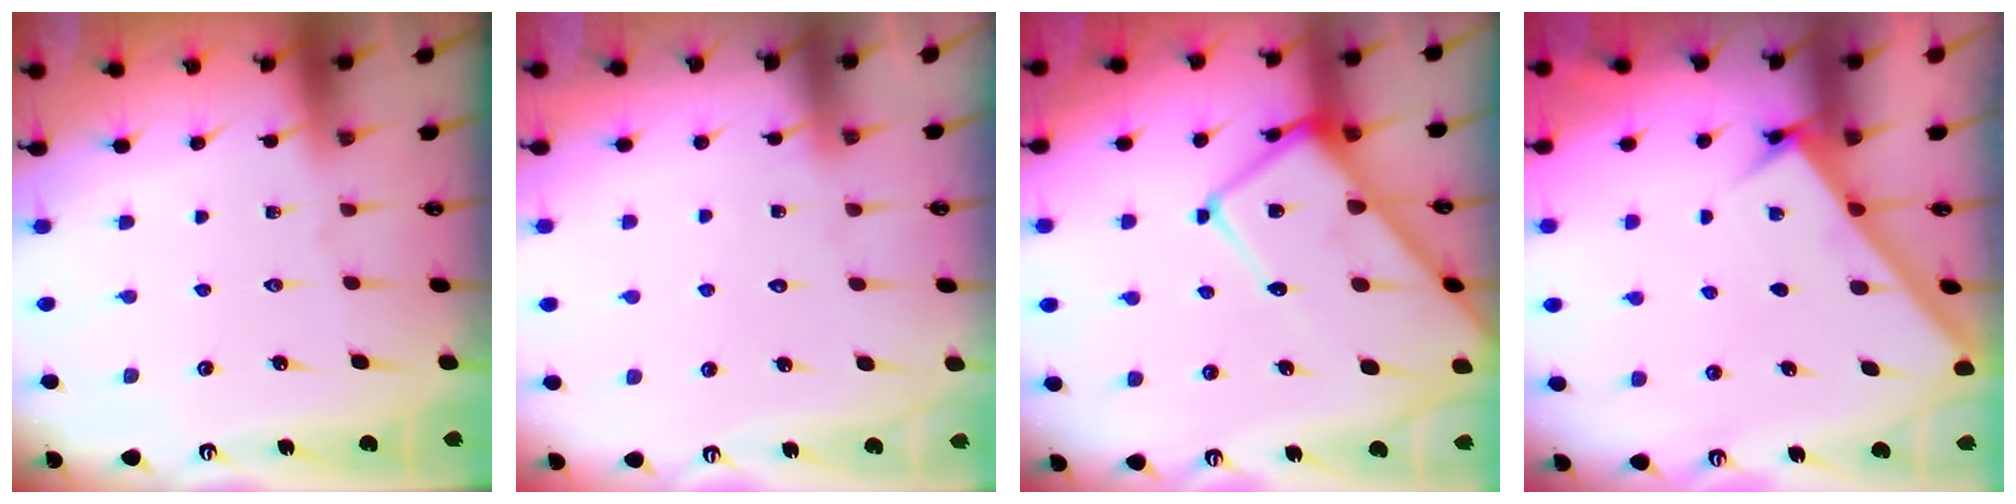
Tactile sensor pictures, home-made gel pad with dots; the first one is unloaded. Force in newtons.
{"total": 5.5, "press": 5.5, "slide": 0.4}
{"total": 17.7, "press": 17.6, "slide": 1.6}
{"total": 3.0, "press": 3.0, "slide": 0.2}